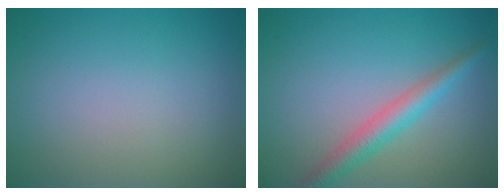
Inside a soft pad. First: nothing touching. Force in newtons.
{"total": 3.2, "press": 3.2, "slide": 0.0}